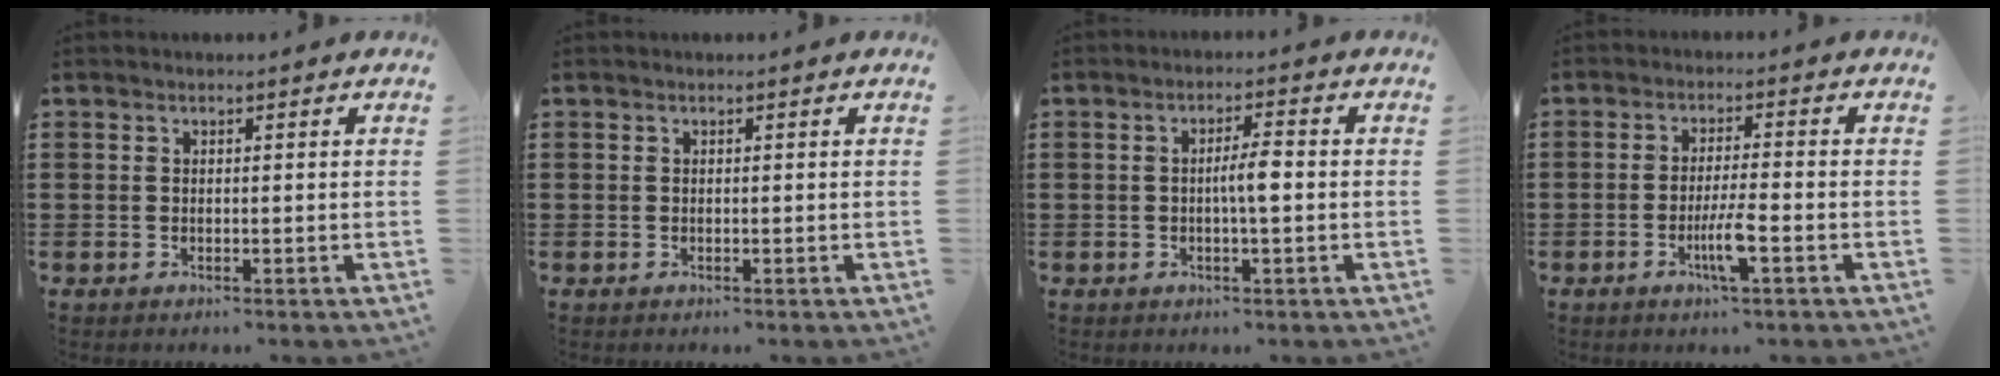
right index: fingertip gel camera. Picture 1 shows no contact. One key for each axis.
{"total": 0.0}
{"total": 3.6, "fx": -0.4, "fy": 0.6, "fz": 3.6, "tx": -0.064, "ty": 0.003, "tz": -0.009}
{"total": 4.7, "fx": -2.1, "fy": 0.2, "fz": 4.2, "tx": -0.084, "ty": -0.012, "tz": -0.040}